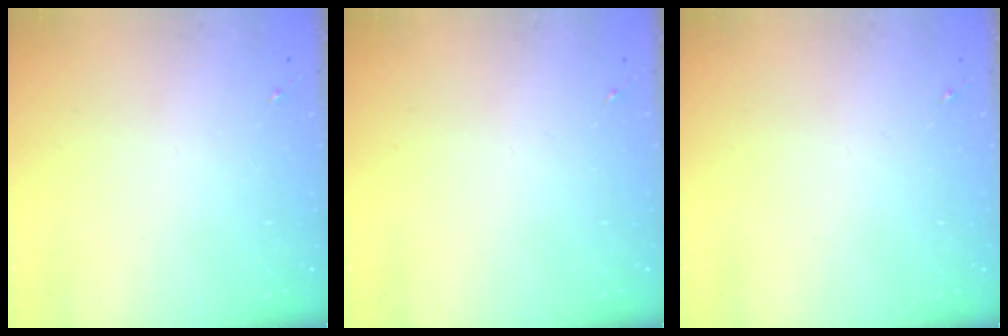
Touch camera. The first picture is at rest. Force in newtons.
{"total": 0.0}
{"total": 0.0}